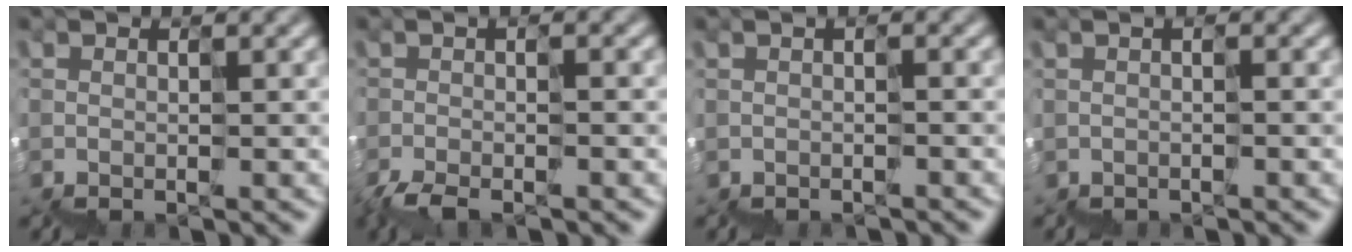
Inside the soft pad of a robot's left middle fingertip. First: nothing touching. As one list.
[{"total": 1.8, "force": [-1.8, 0.0, 0.4], "torque": [-0.011, 0.003, -0.036]}, {"total": 1.5, "force": [-1.5, 0.2, 0.3], "torque": [0.006, 0.002, -0.011]}, {"total": 0.9, "force": [-0.7, -0.2, -0.5], "torque": [0.012, -0.002, -0.008]}]